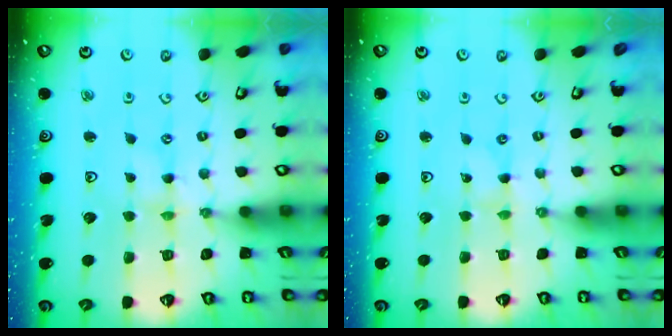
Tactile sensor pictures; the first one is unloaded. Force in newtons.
{"total": 0.0}